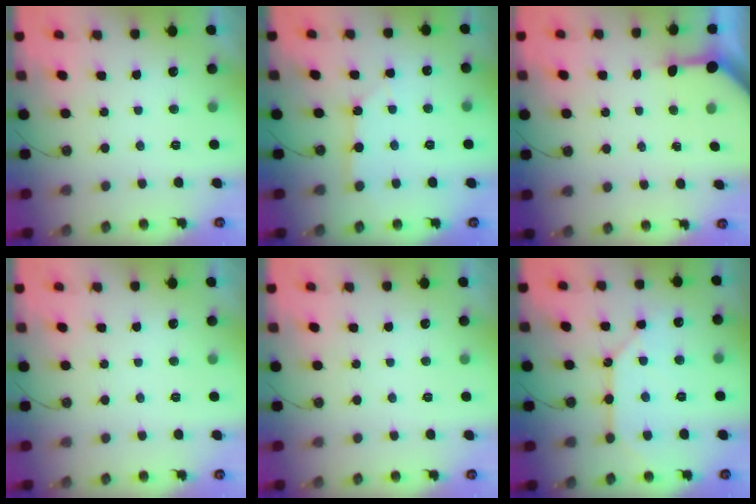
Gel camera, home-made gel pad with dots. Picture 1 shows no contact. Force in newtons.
{"total": 2.7, "press": 2.7, "slide": 0.4}
{"total": 3.1, "press": 3.1, "slide": 0.4}
{"total": 0.0}
{"total": 0.0}
{"total": 10.9, "press": 10.8, "slide": 1.2}